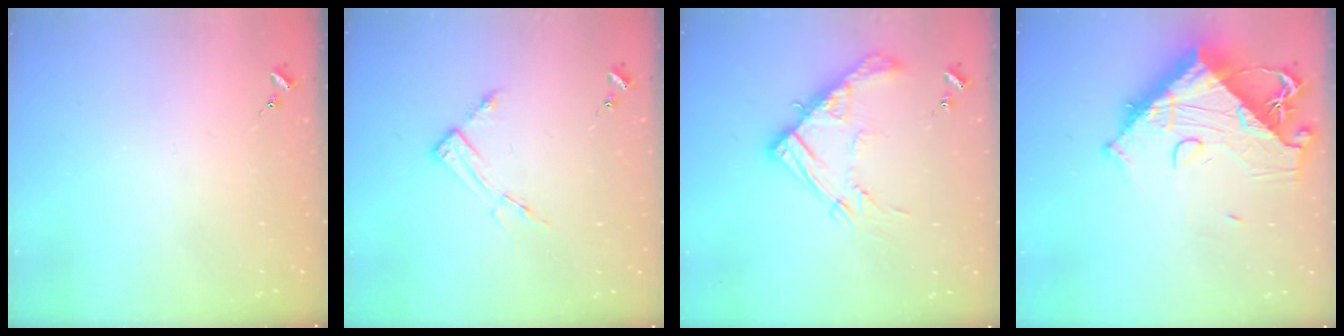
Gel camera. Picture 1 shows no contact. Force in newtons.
{"total": 6.2, "press": 6.2, "slide": 0.4}
{"total": 16.8, "press": 16.7, "slide": 1.7}
{"total": 20.0, "press": 19.9, "slide": 2.3}